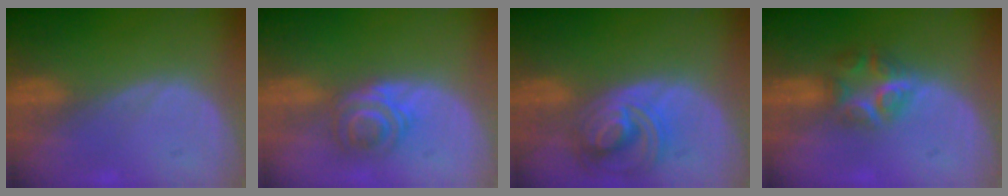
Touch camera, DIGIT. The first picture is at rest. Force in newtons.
{"total": 5.8, "press": 4.9, "slide": 3.2}
{"total": 8.1, "press": 7.0, "slide": 4.1}
{"total": 5.9, "press": 5.5, "slide": 2.2}